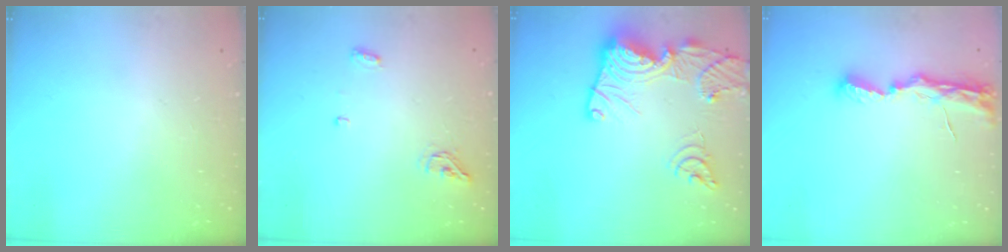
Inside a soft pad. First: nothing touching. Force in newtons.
{"total": 4.9, "press": 4.8, "slide": 1.0}
{"total": 21.8, "press": 21.7, "slide": 2.3}
{"total": 8.0, "press": 8.0, "slide": 0.7}